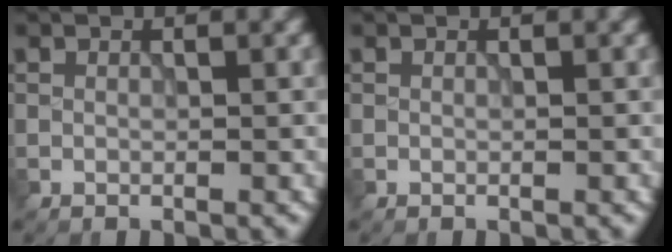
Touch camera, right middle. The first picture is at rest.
{"total": 0.0}